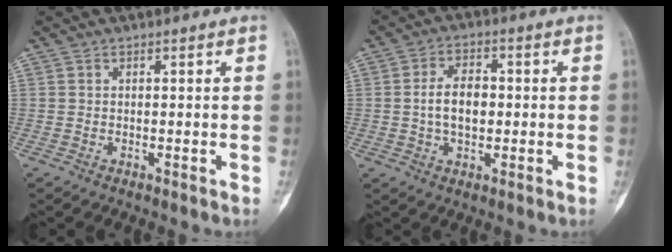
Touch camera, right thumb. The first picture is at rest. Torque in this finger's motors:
{"motor_torque": [1.17, 1.10, 0.62, -0.72, 0.26]}